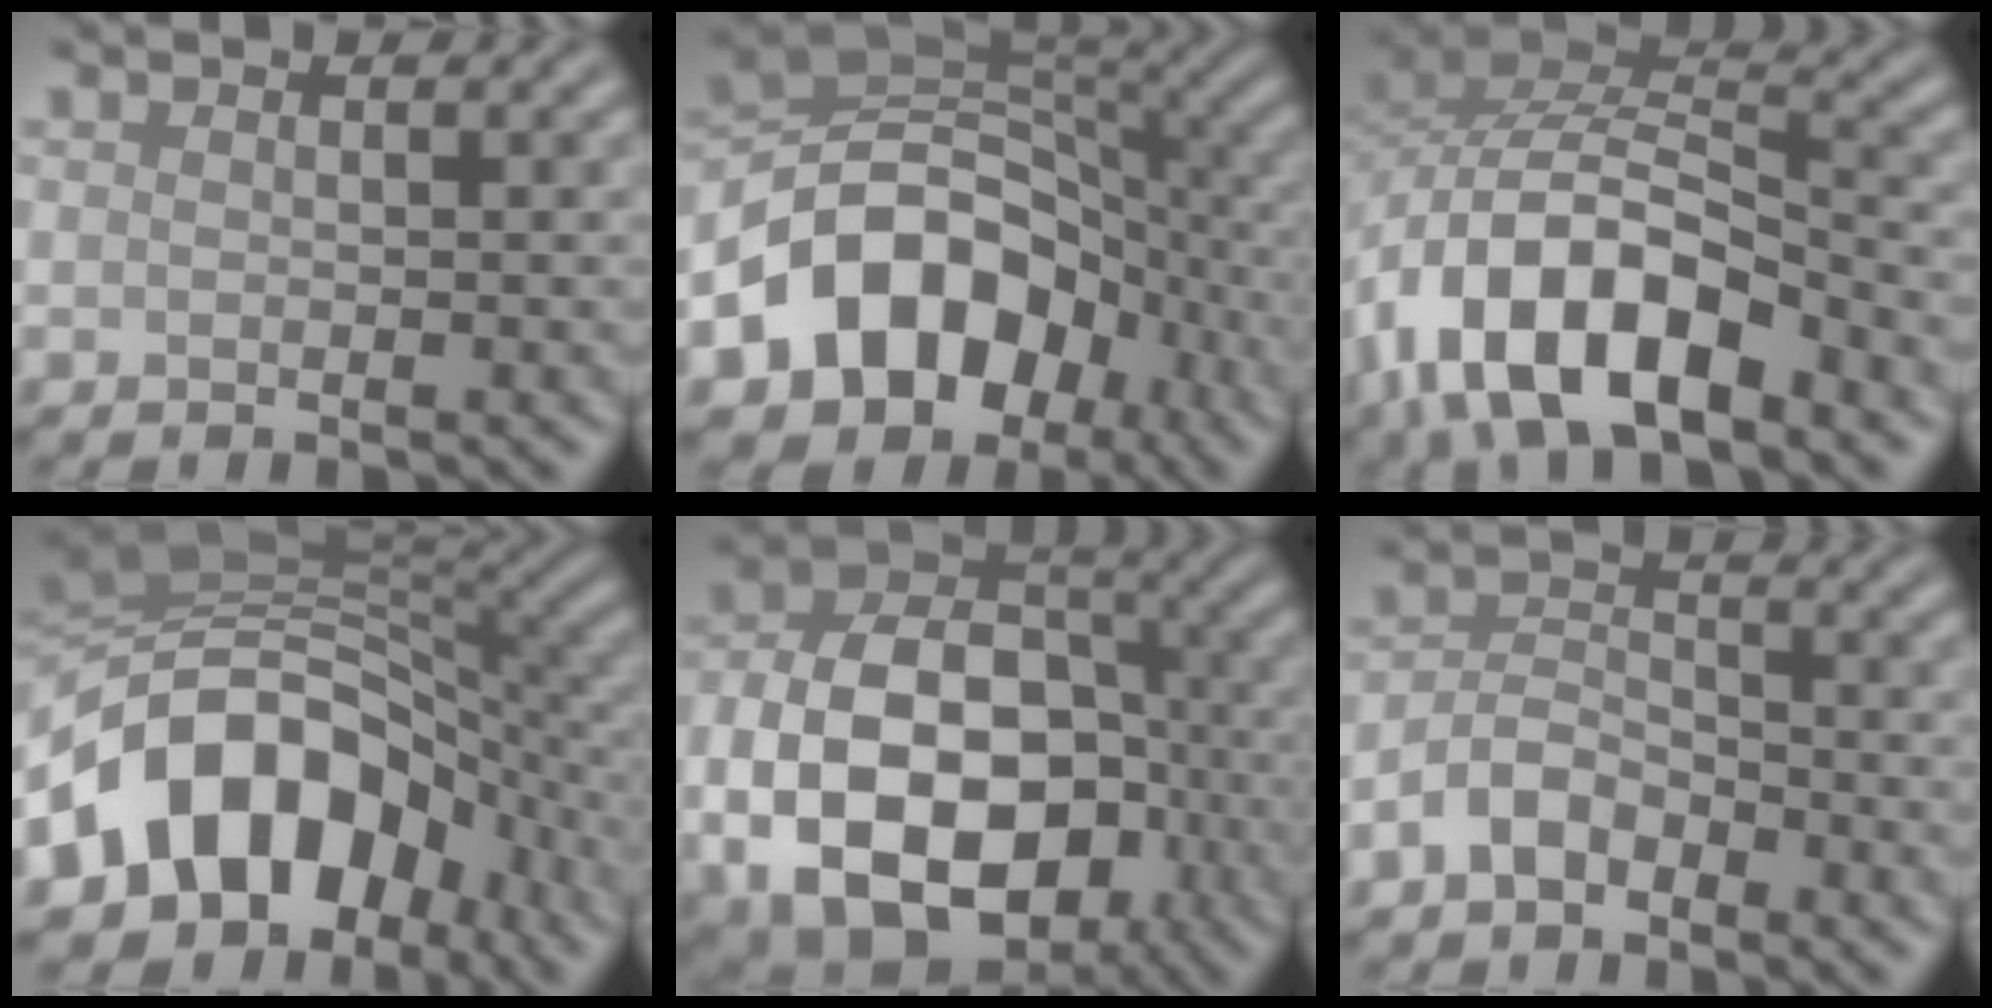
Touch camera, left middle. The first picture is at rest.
{"total": 10.7, "force": [-4.7, 8.0, 5.3], "torque": [-0.081, 0.012, -0.093]}
{"total": 11.8, "force": [-6.0, 6.0, 8.2], "torque": [-0.149, 0.000, -0.116]}
{"total": 12.9, "force": [-5.7, 8.7, 7.6], "torque": [-0.119, 0.020, -0.124]}
{"total": 15.5, "force": [-4.7, 10.8, 10.1], "torque": [-0.172, -0.026, -0.073]}
{"total": 3.5, "force": [-2.2, 1.9, 1.9], "torque": [-0.034, 0.009, -0.050]}